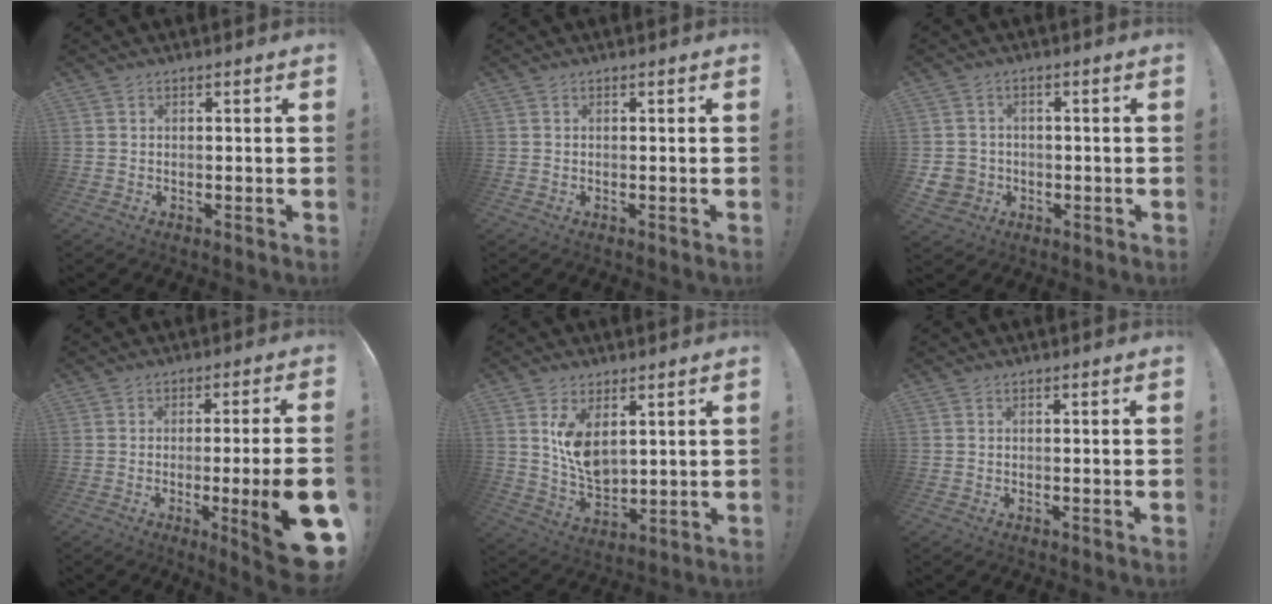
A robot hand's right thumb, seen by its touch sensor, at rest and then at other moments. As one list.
[{"total": 0.0}, {"total": 5.6, "force": [-1.1, 5.3, 1.7], "torque": [-0.046, 0.010, -0.017]}, {"total": 14.9, "force": [-3.5, 1.4, 14.4], "torque": [-0.196, 0.001, -0.037]}, {"total": 9.7, "force": [4.4, 5.7, 6.5], "torque": [-0.116, -0.028, 0.083]}, {"total": 0.0}]